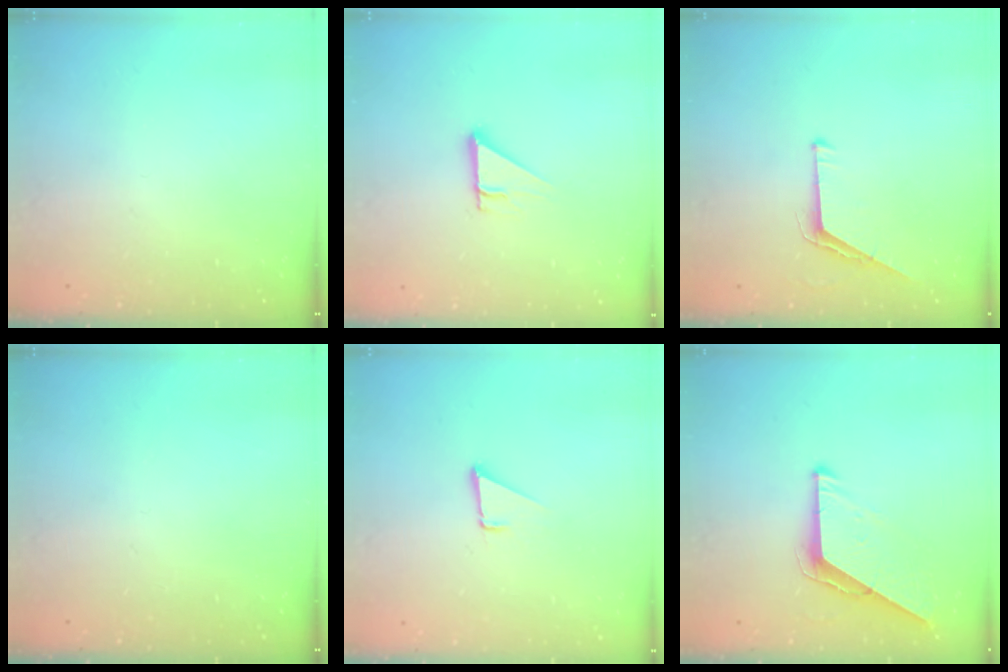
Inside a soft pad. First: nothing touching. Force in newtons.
{"total": 3.1, "press": 3.1, "slide": 0.1}
{"total": 5.6, "press": 5.6, "slide": 0.5}
{"total": 0.0}
{"total": 1.7, "press": 1.7, "slide": 0.1}
{"total": 9.5, "press": 9.4, "slide": 1.0}